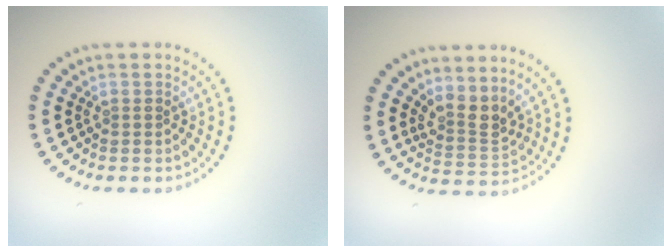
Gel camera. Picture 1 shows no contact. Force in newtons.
{"total": 2.8, "press": 2.0, "slide": 1.9}